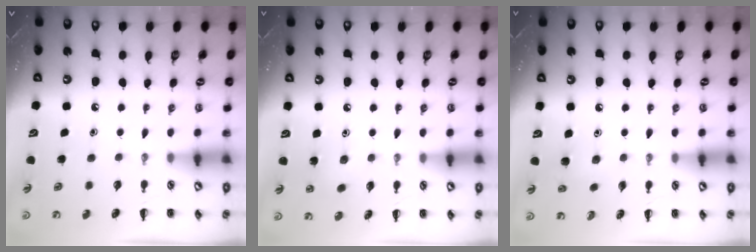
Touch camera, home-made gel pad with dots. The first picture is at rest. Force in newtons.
{"total": 3.7, "press": 3.5, "slide": 1.1}
{"total": 4.1, "press": 3.9, "slide": 1.4}